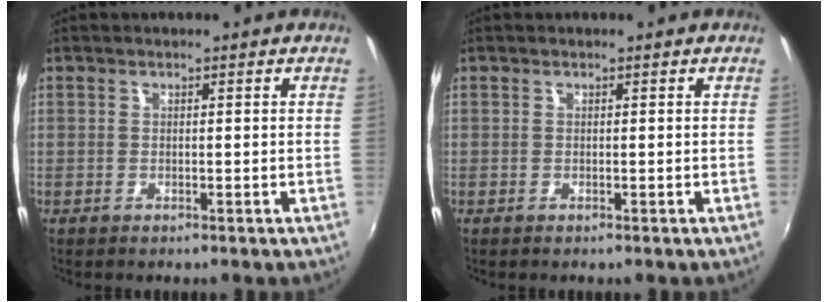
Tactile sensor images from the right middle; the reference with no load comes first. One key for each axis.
{"total": 0.0}